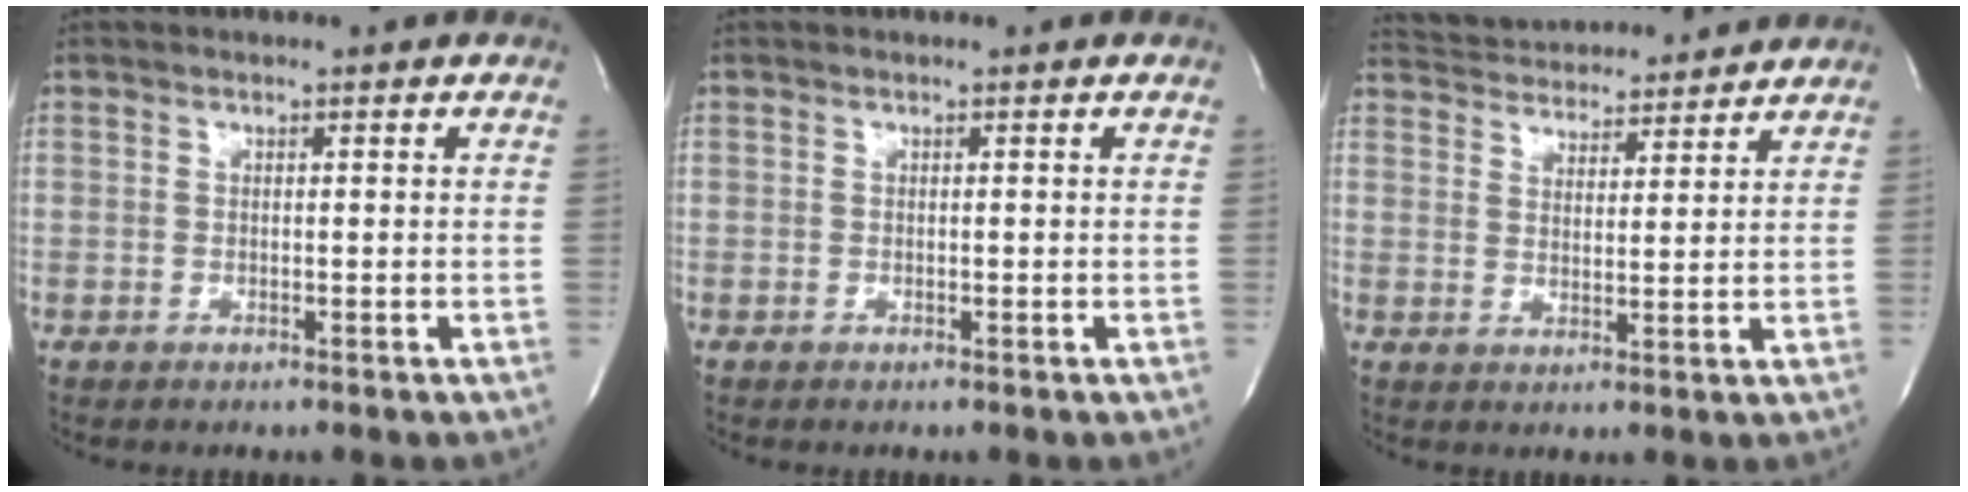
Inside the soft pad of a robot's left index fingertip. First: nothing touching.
{"total": 0.0}
{"total": 12.5, "force": [11.9, 2.4, 2.8], "torque": [-0.049, 0.023, 0.178]}